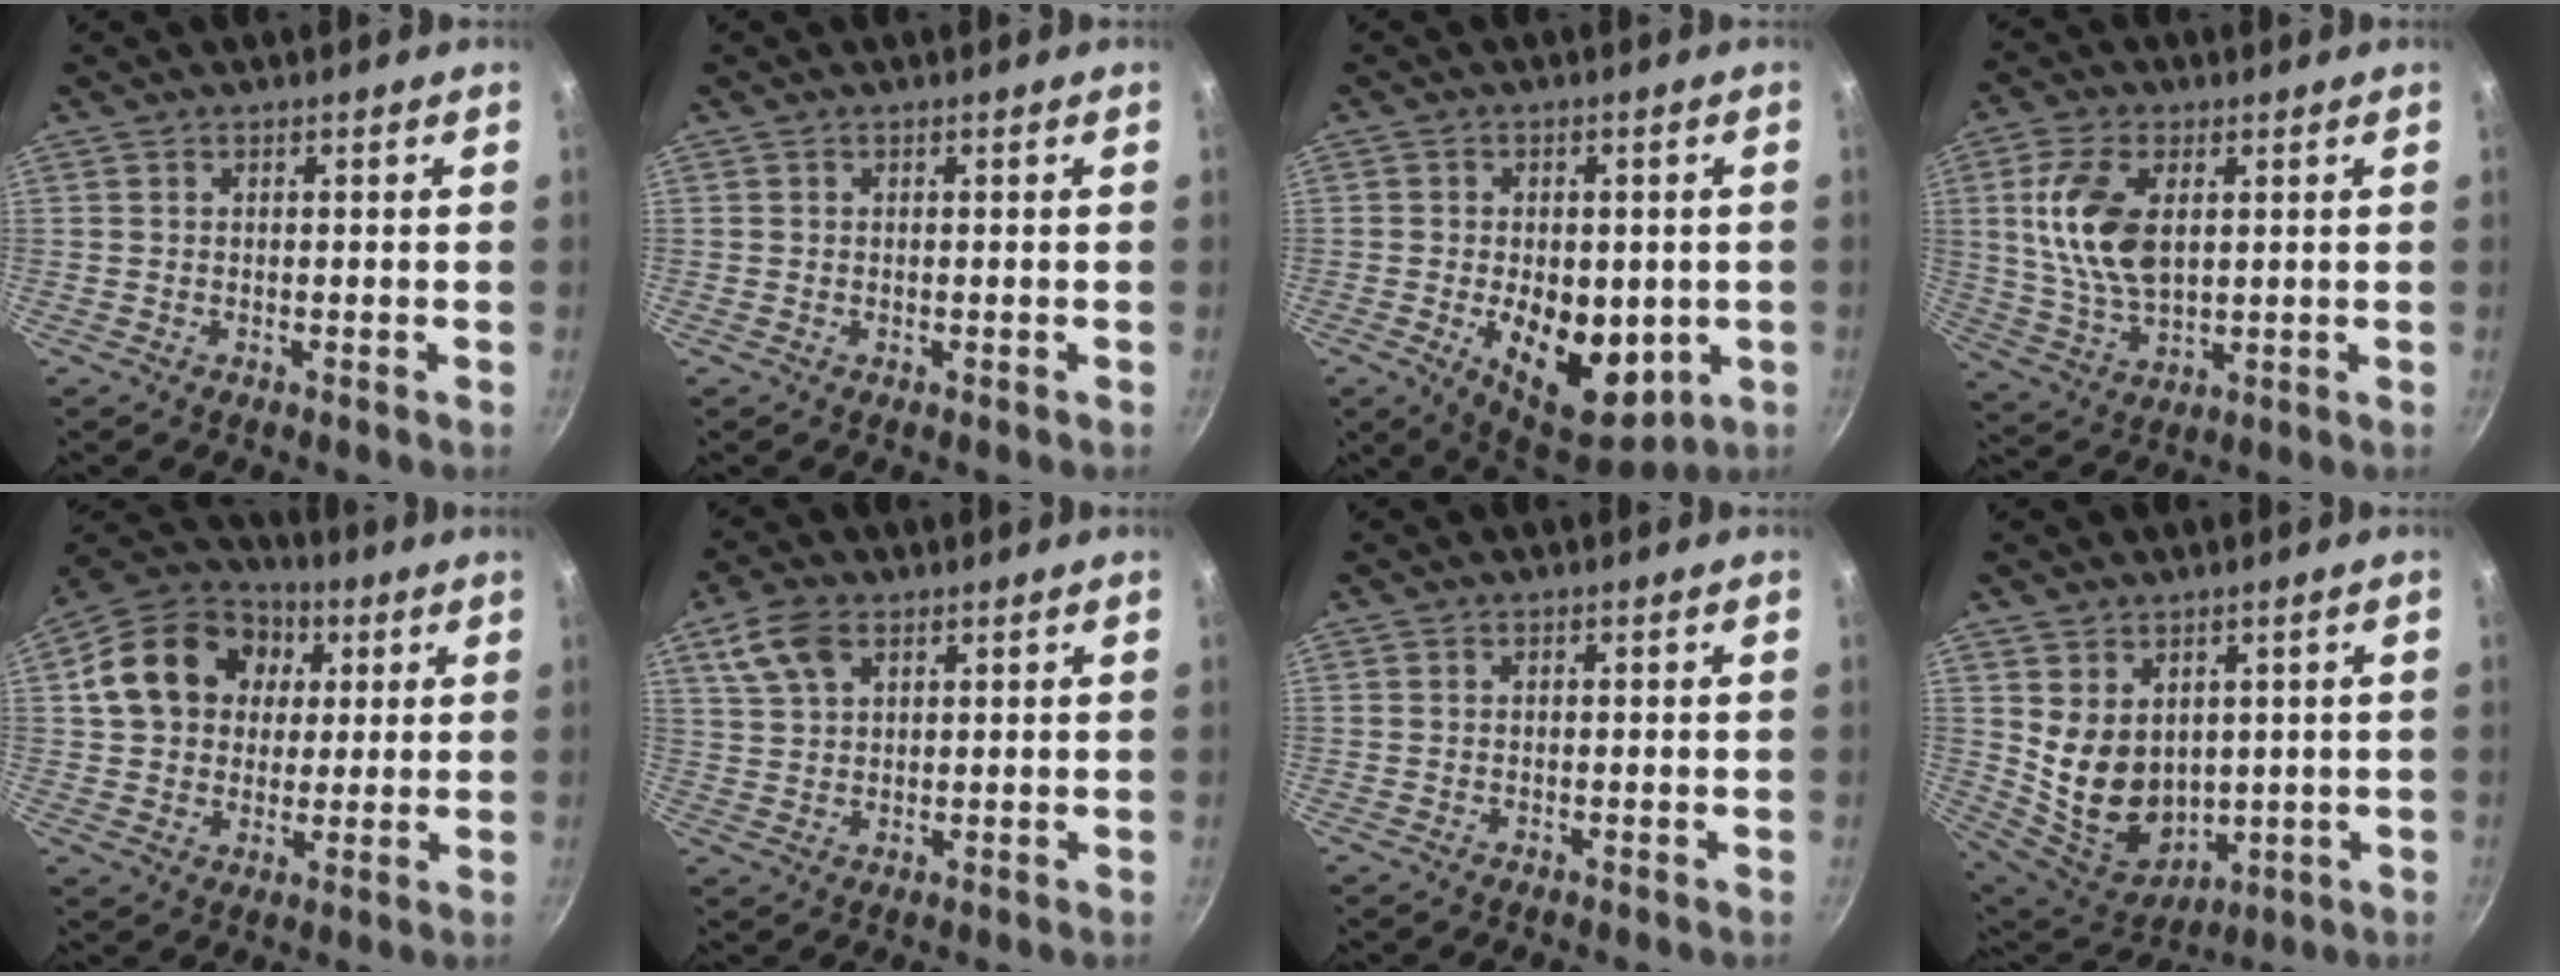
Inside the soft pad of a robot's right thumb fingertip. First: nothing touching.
{"total": 0.0}
{"total": 14.9, "force": [-2.9, 8.8, 11.7], "torque": [-0.133, -0.014, -0.026]}
{"total": 13.0, "force": [2.7, 7.2, 10.4], "torque": [-0.196, -0.014, 0.058]}
{"total": 17.3, "force": [4.1, 13.8, 9.5], "torque": [-0.148, 0.020, 0.058]}
{"total": 7.3, "force": [3.7, 4.3, 4.6], "torque": [-0.084, 0.000, 0.073]}
{"total": 0.0}
{"total": 12.3, "force": [2.3, 9.4, 7.5], "torque": [-0.106, -0.038, 0.071]}